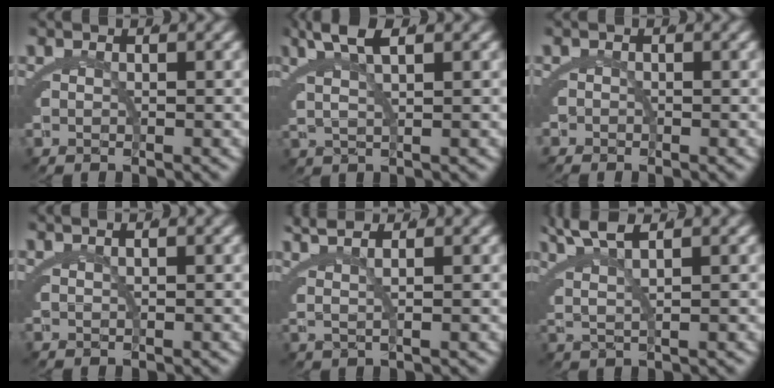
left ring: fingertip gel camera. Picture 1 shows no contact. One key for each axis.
{"total": 4.7, "fx": 2.7, "fy": 1.0, "fz": 3.7, "tx": -0.069, "ty": 0.008, "tz": 0.047}
{"total": 0.9, "fx": -0.7, "fy": -0.3, "fz": -0.5, "tx": 0.016, "ty": -0.005, "tz": -0.013}
{"total": 1.5, "fx": 1.1, "fy": -0.3, "fz": 0.9, "tx": 0.002, "ty": 0.012, "tz": 0.017}
{"total": 4.6, "fx": 3.2, "fy": 1.1, "fz": 3.1, "tx": -0.051, "ty": 0.014, "tz": 0.049}
{"total": 4.6, "fx": 2.9, "fy": 1.3, "fz": 3.3, "tx": -0.064, "ty": 0.007, "tz": 0.050}